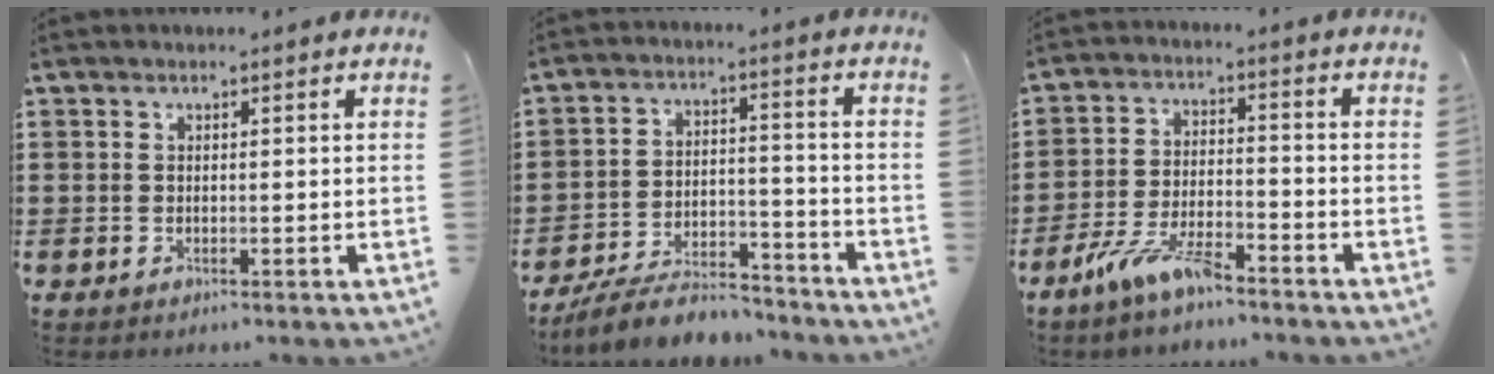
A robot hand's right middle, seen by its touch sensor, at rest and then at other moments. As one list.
[{"total": 8.4, "force": [-7.6, 1.9, 3.0], "torque": [-0.047, 0.023, -0.143]}, {"total": 7.2, "force": [-5.6, 1.3, 4.3], "torque": [-0.096, -0.009, -0.106]}]